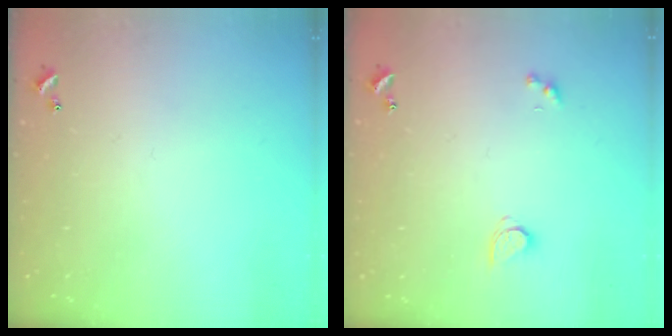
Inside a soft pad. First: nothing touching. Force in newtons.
{"total": 2.6, "press": 2.6, "slide": 0.3}